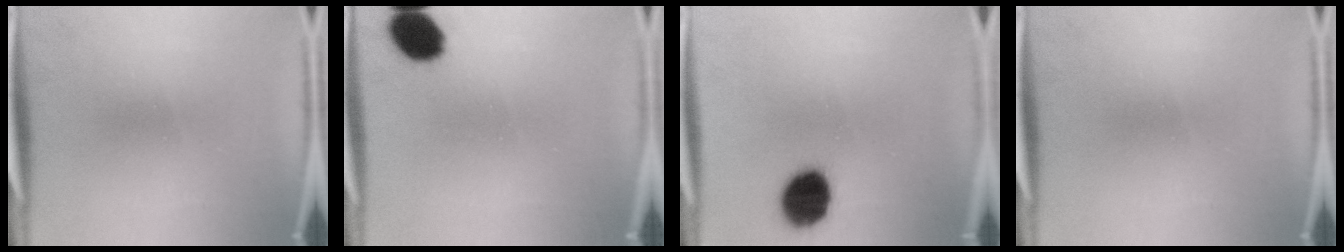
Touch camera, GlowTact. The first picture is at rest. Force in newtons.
{"total": 8.8}
{"total": 12.0}
{"total": 0.0}